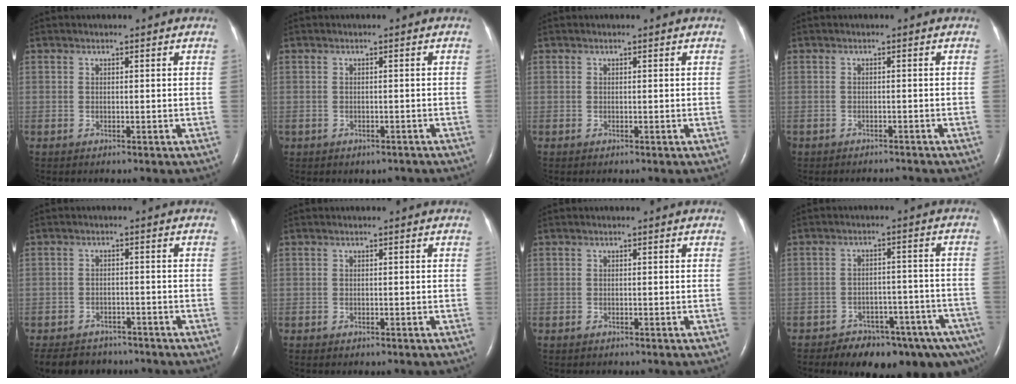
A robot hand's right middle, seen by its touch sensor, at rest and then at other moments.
{"total": 1.8, "force": [-1.3, 1.2, 0.3], "torque": [-0.008, 0.002, -0.015]}
{"total": 0.0}
{"total": 1.9, "force": [-1.8, 0.5, 0.0], "torque": [-0.002, -0.005, -0.025]}
{"total": 8.9, "force": [-7.5, 4.3, 2.1], "torque": [-0.038, -0.004, -0.102]}
{"total": 0.0}
{"total": 0.0}
{"total": 14.4, "force": [-10.6, 4.8, 8.5], "torque": [-0.055, 0.027, -0.137]}